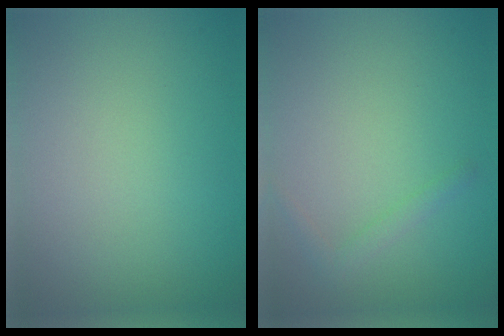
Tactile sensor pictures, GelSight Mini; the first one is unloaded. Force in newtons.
{"total": 1.1, "press": 1.1, "slide": 0.1}